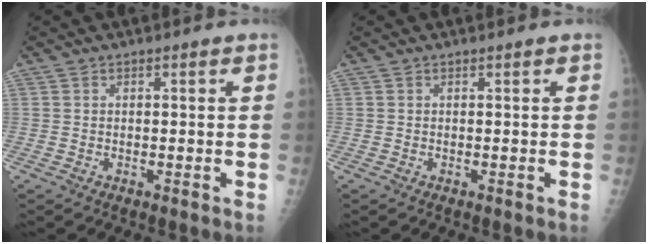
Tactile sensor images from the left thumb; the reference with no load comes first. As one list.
[{"total": 0.0}]